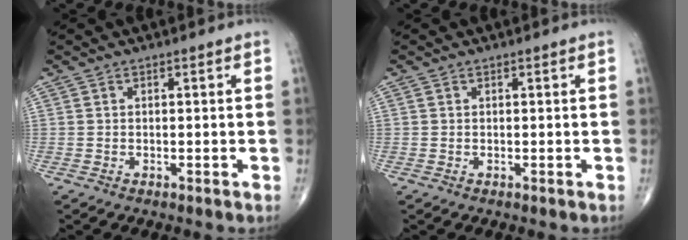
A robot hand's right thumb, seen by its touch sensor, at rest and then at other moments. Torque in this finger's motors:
{"motor_torque": [-0.46, -0.08, 0.04, 0.24, 0.07]}